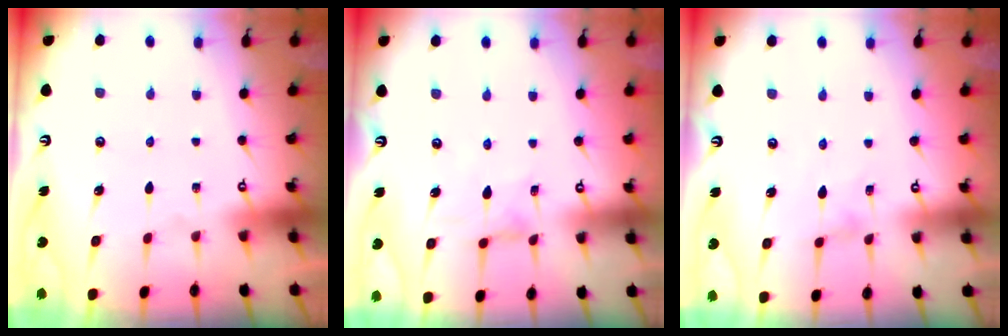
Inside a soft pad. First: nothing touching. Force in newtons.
{"total": 1.6, "press": 1.6, "slide": 0.2}
{"total": 0.0}